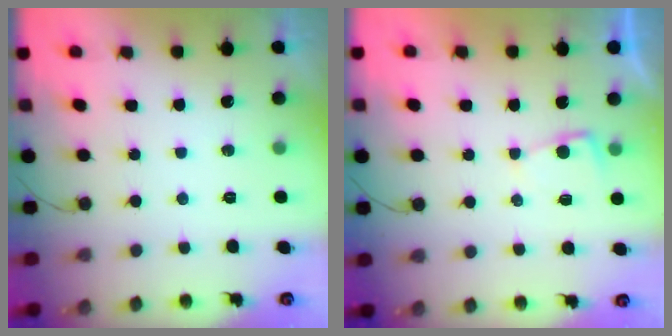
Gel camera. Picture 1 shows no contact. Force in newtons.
{"total": 2.0, "press": 2.0, "slide": 0.3}